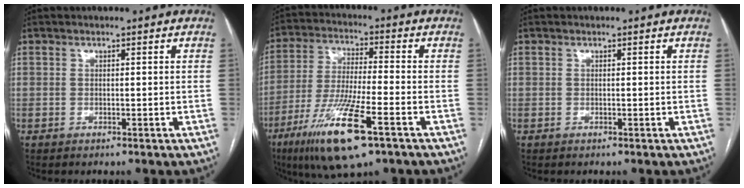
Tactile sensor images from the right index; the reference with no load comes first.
{"total": 14.9, "force": [-7.8, 1.7, 12.5], "torque": [-0.258, -0.034, -0.137]}
{"total": 0.0}